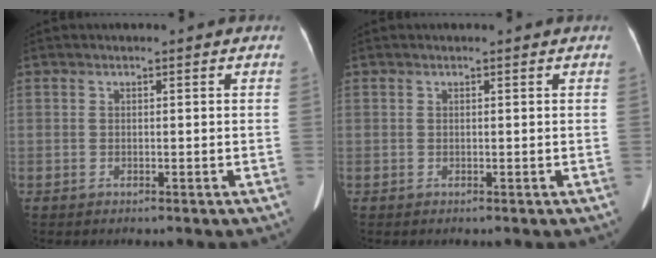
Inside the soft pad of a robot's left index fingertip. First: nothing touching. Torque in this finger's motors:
{"motor_torque": [0.27, -0.49, -0.01, 0.03]}